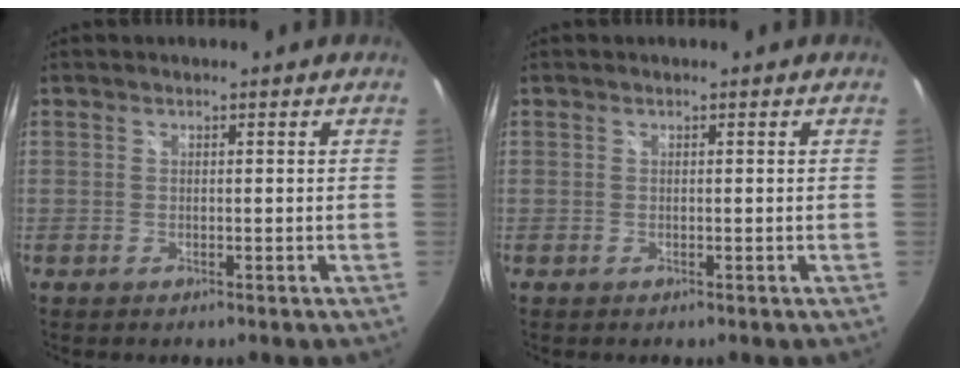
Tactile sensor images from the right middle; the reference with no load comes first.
{"total": 0.0}